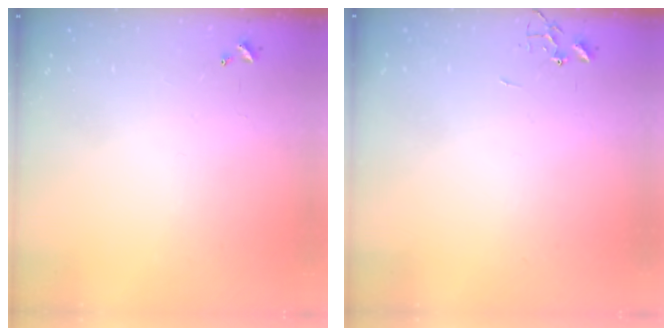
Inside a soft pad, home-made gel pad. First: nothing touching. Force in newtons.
{"total": 0.0}